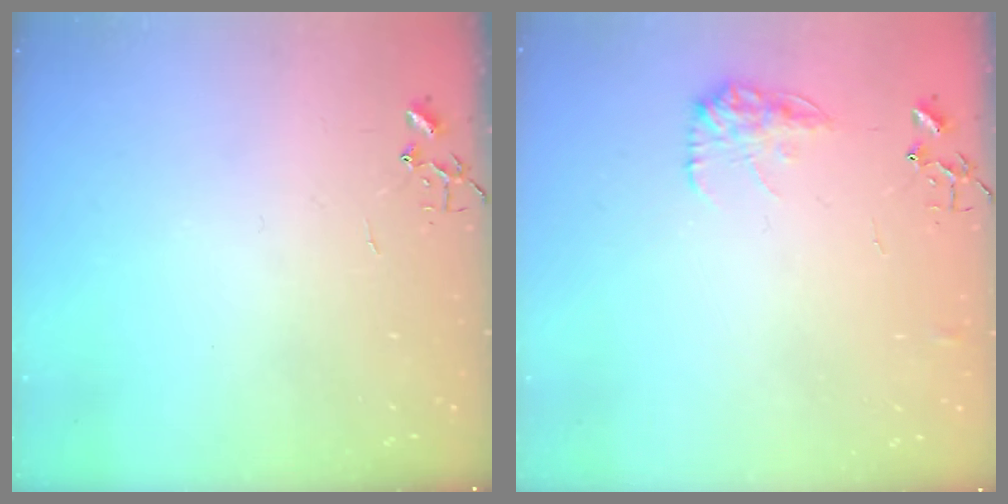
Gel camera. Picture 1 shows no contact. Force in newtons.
{"total": 10.4, "press": 10.4, "slide": 0.5}